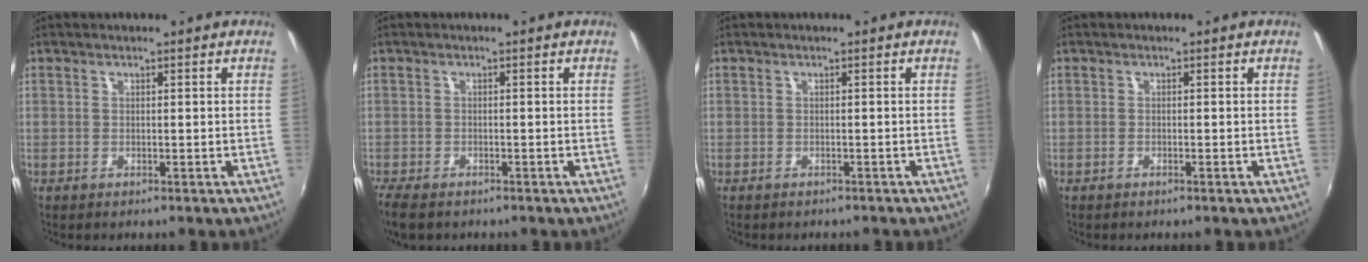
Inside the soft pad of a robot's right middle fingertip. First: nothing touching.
{"total": 4.8, "force": [-3.8, 1.9, 2.3], "torque": [-0.062, -0.022, -0.074]}
{"total": 1.5, "force": [-1.4, 0.6, 0.4], "torque": [-0.013, -0.008, -0.018]}
{"total": 0.6, "force": [-0.5, 0.1, 0.3], "torque": [-0.008, 0.000, -0.013]}